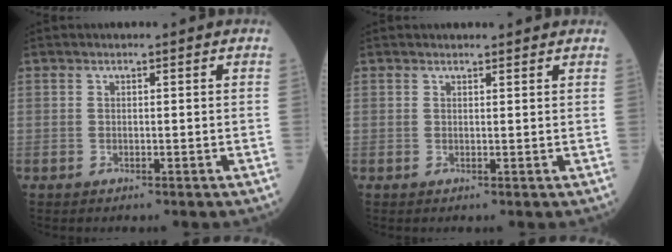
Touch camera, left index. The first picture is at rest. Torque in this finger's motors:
{"motor_torque": [-0.18, -0.63, -0.63, -0.02]}